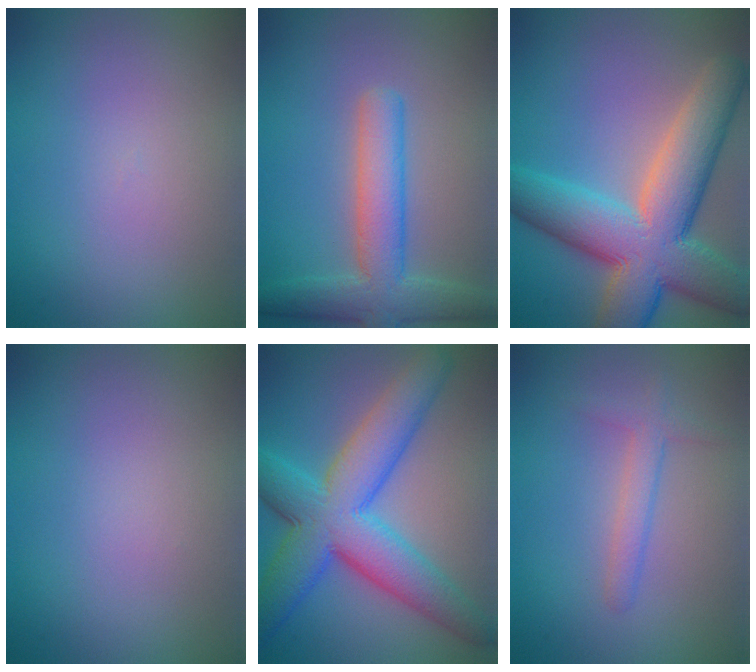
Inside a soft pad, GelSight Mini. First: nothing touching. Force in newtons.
{"total": 5.6, "press": 5.5, "slide": 0.4}
{"total": 12.2, "press": 12.2, "slide": 0.5}
{"total": 0.0}
{"total": 10.1, "press": 10.1, "slide": 0.4}
{"total": 2.0, "press": 2.0, "slide": 0.1}